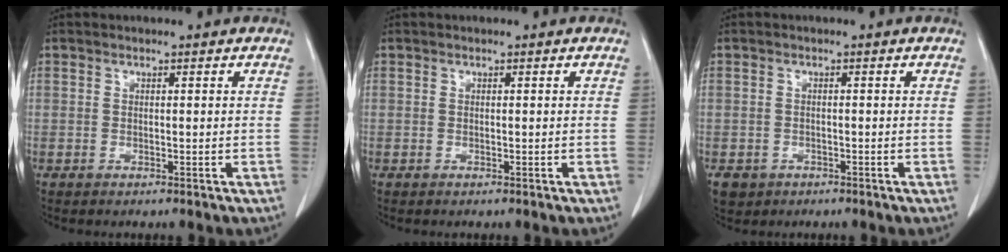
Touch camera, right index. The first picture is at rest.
{"total": 0.0}
{"total": 6.5, "force": [-3.6, 5.2, 1.5], "torque": [-0.035, 0.004, -0.050]}